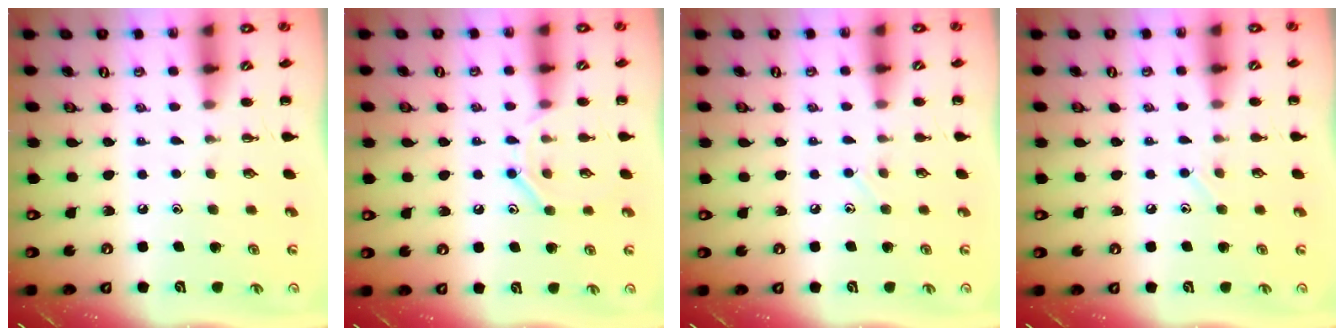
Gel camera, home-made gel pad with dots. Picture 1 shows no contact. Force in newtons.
{"total": 9.6, "press": 9.6, "slide": 0.5}
{"total": 3.6, "press": 3.4, "slide": 1.1}
{"total": 5.0, "press": 4.8, "slide": 1.3}